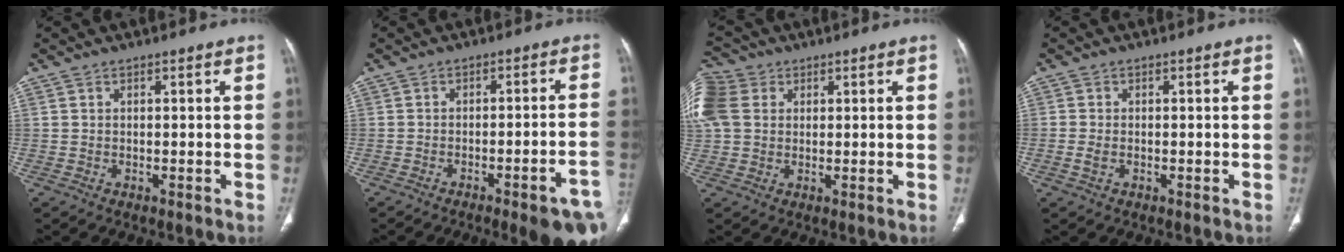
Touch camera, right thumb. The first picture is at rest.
{"total": 12.6, "force": [-6.7, 1.9, 10.5], "torque": [-0.099, 0.033, -0.082]}
{"total": 12.1, "force": [3.4, 9.7, 6.4], "torque": [-0.164, 0.025, 0.063]}
{"total": 1.7, "force": [-0.4, 1.1, 1.2], "torque": [-0.029, 0.002, -0.009]}